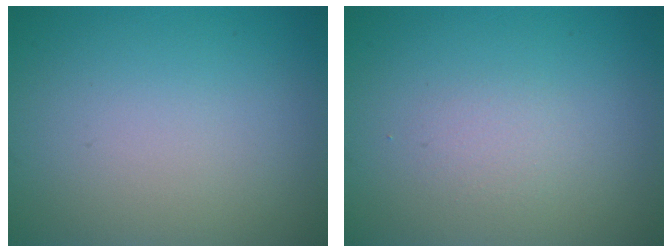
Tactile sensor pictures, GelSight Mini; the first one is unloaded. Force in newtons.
{"total": 1.1, "press": 1.1, "slide": 0.0}